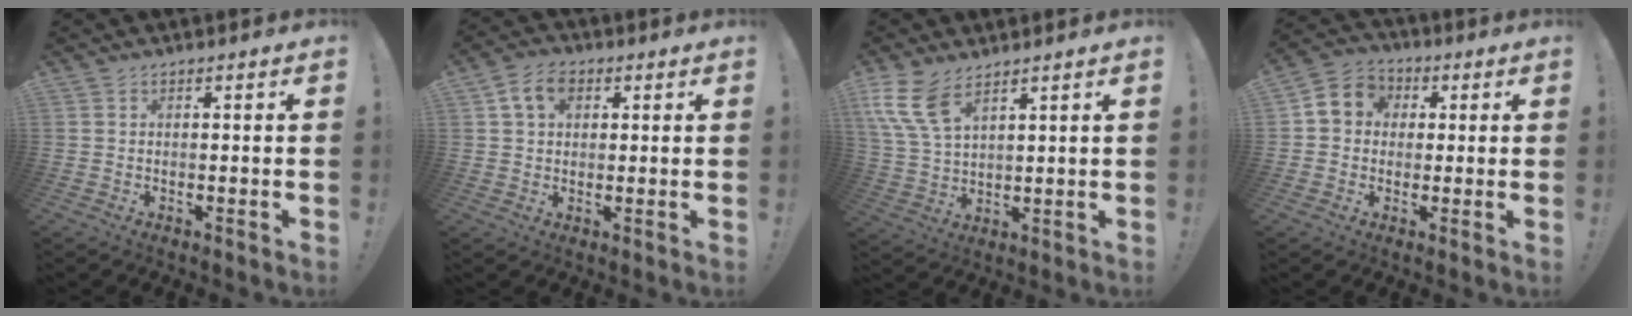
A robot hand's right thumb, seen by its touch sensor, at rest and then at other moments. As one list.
[{"total": 7.3, "force": [2.9, 5.1, 4.3], "torque": [-0.073, 0.005, 0.056]}, {"total": 10.4, "force": [6.6, 4.9, 6.3], "torque": [-0.141, -0.026, 0.128]}, {"total": 7.3, "force": [0.8, 6.8, 2.6], "torque": [-0.040, 0.008, 0.021]}]